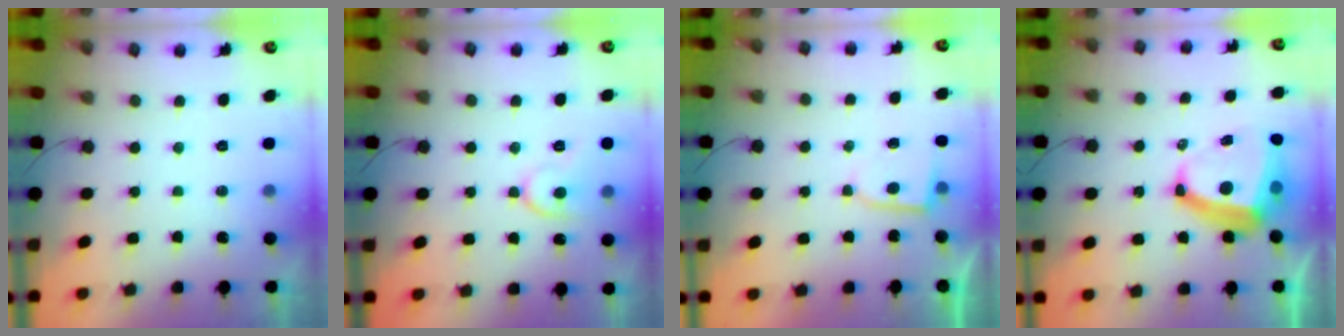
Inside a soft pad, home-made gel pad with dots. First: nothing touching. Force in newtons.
{"total": 9.5, "press": 9.4, "slide": 0.9}
{"total": 4.1, "press": 4.1, "slide": 0.4}
{"total": 11.8, "press": 11.7, "slide": 1.3}